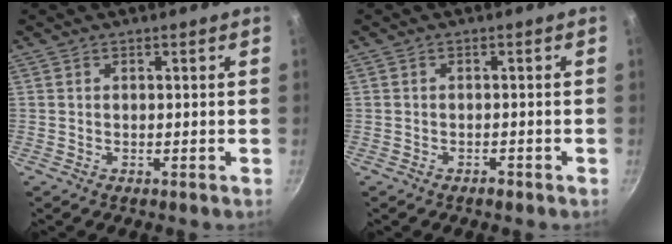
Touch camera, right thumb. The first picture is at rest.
{"total": 1.3, "force": [-0.9, 0.6, 0.6], "torque": [-0.010, 0.011, -0.013]}